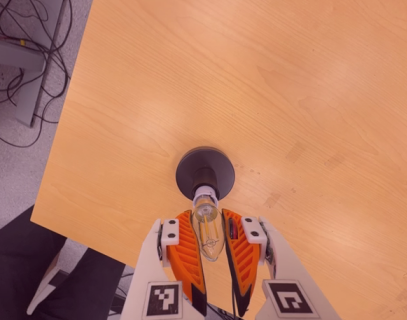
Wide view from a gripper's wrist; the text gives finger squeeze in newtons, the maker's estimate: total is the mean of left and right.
{"total": 20.2, "left": 25.2, "right": 15.2}